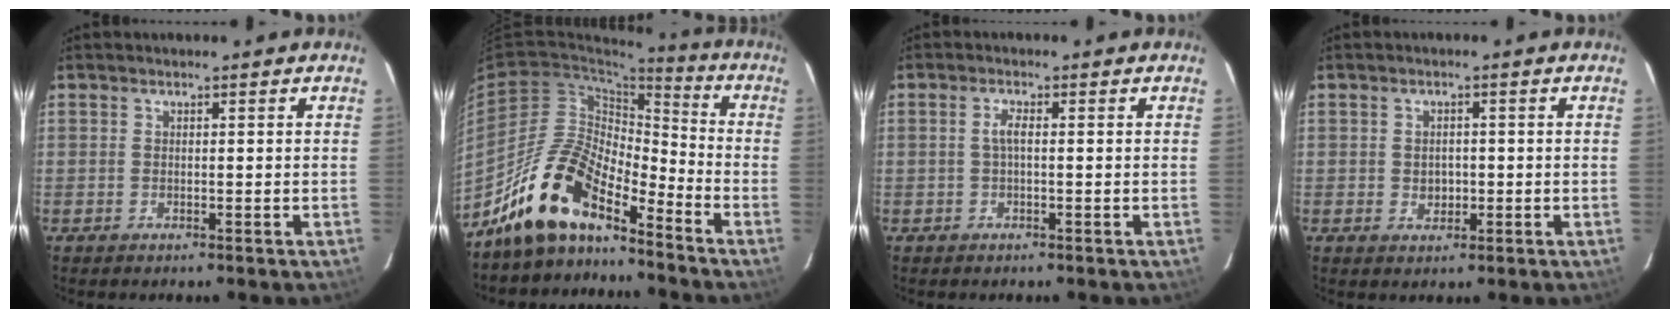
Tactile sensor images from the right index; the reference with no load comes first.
{"total": 14.2, "force": [-11.6, 4.6, 6.9], "torque": [-0.129, 0.013, -0.226]}
{"total": 1.7, "force": [-0.1, 0.3, 1.7], "torque": [-0.035, 0.004, -0.003]}
{"total": 2.7, "force": [-0.3, 2.2, 1.6], "torque": [-0.025, 0.003, -0.002]}